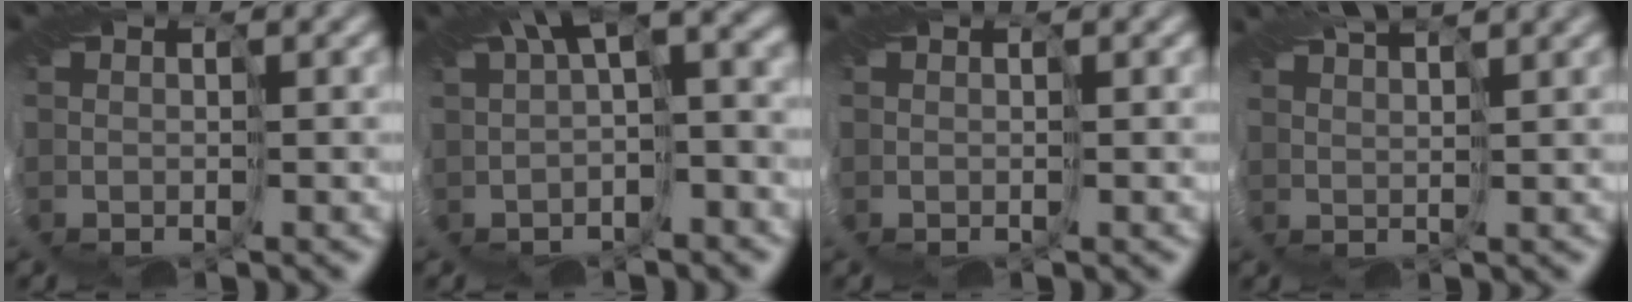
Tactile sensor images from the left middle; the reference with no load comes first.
{"total": 7.0, "force": [1.9, 2.6, 6.3], "torque": [-0.096, 0.013, 0.026]}
{"total": 0.0}
{"total": 4.6, "force": [3.5, 0.7, 3.0], "torque": [-0.043, 0.018, 0.039]}